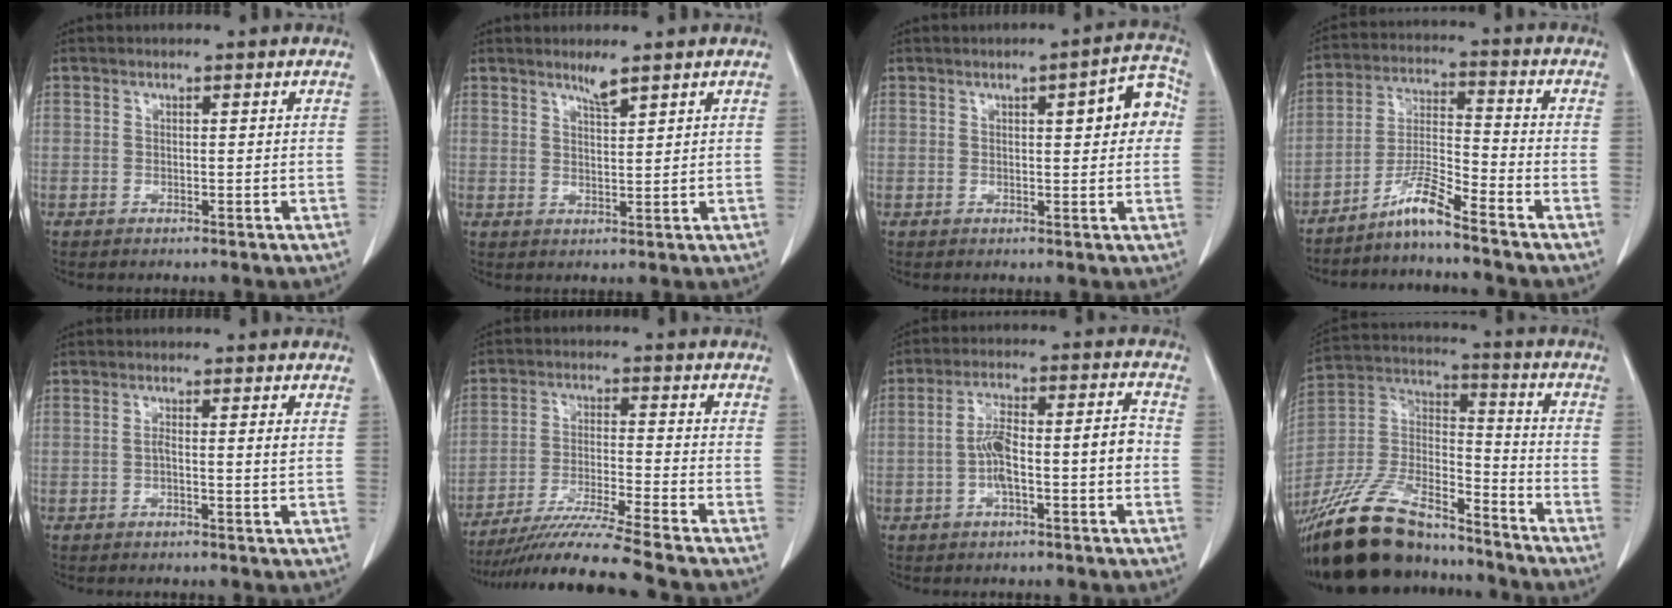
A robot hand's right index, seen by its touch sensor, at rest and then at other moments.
{"total": 2.3, "force": [1.9, 0.0, 1.3], "torque": [-0.028, -0.004, 0.037]}
{"total": 6.4, "force": [1.2, 1.7, 6.1], "torque": [-0.071, 0.019, 0.011]}
{"total": 6.7, "force": [-5.5, -0.7, 3.7], "torque": [-0.076, -0.013, -0.110]}
{"total": 2.0, "force": [-0.1, -0.2, 2.0], "torque": [-0.034, 0.000, -0.002]}
{"total": 12.6, "force": [-11.0, -2.2, 5.7], "torque": [-0.092, -0.026, -0.190]}
{"total": 9.5, "force": [-1.9, 1.6, 9.2], "torque": [-0.163, 0.033, -0.033]}
{"total": 22.3, "force": [-18.9, 6.9, 9.7], "torque": [-0.229, 0.003, -0.338]}